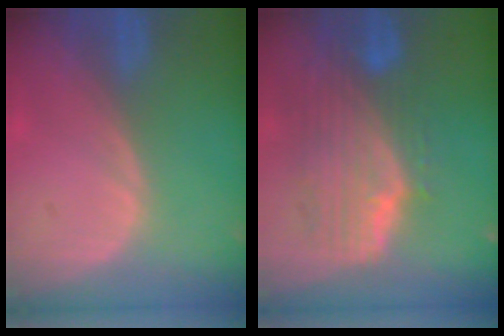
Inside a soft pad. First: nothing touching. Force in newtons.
{"total": 9.8, "press": 8.6, "slide": 4.8}